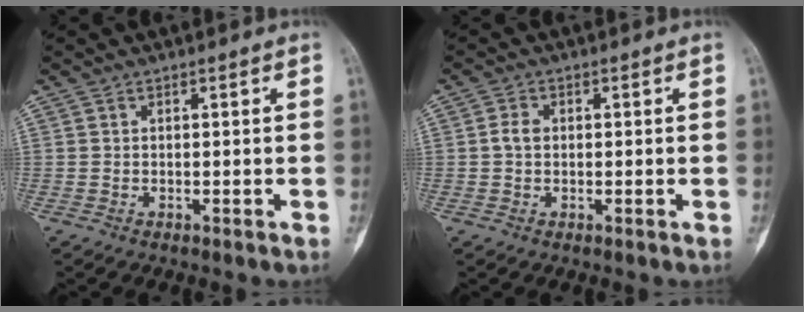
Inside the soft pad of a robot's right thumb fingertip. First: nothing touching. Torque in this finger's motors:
{"motor_torque": [0.43, 0.38, 0.09, -0.11, 0.08]}